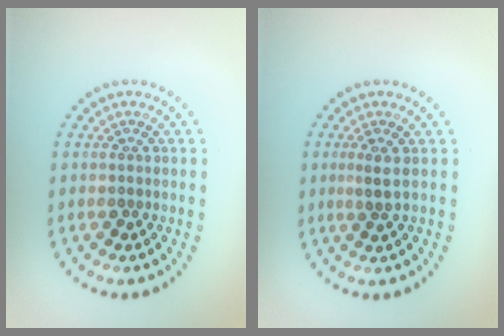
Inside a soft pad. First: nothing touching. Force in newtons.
{"total": 1.2, "press": 0.9, "slide": 0.8}